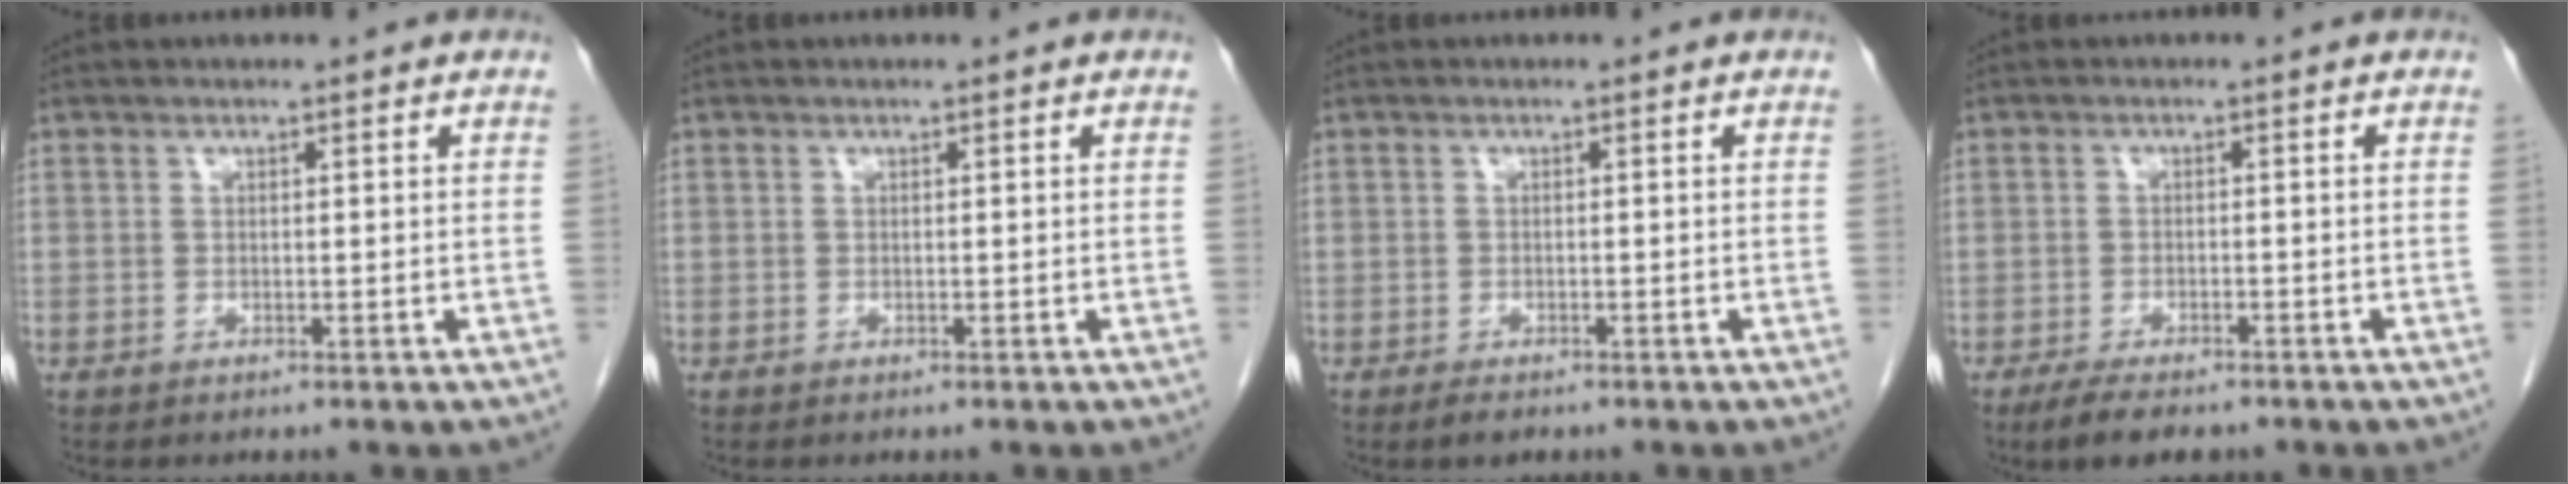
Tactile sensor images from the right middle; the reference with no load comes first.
{"total": 0.0}
{"total": 1.7, "force": [-1.2, 0.6, 0.9], "torque": [-0.024, -0.004, -0.016]}
{"total": 5.6, "force": [-4.3, 1.7, 3.1], "torque": [-0.057, -0.011, -0.066]}